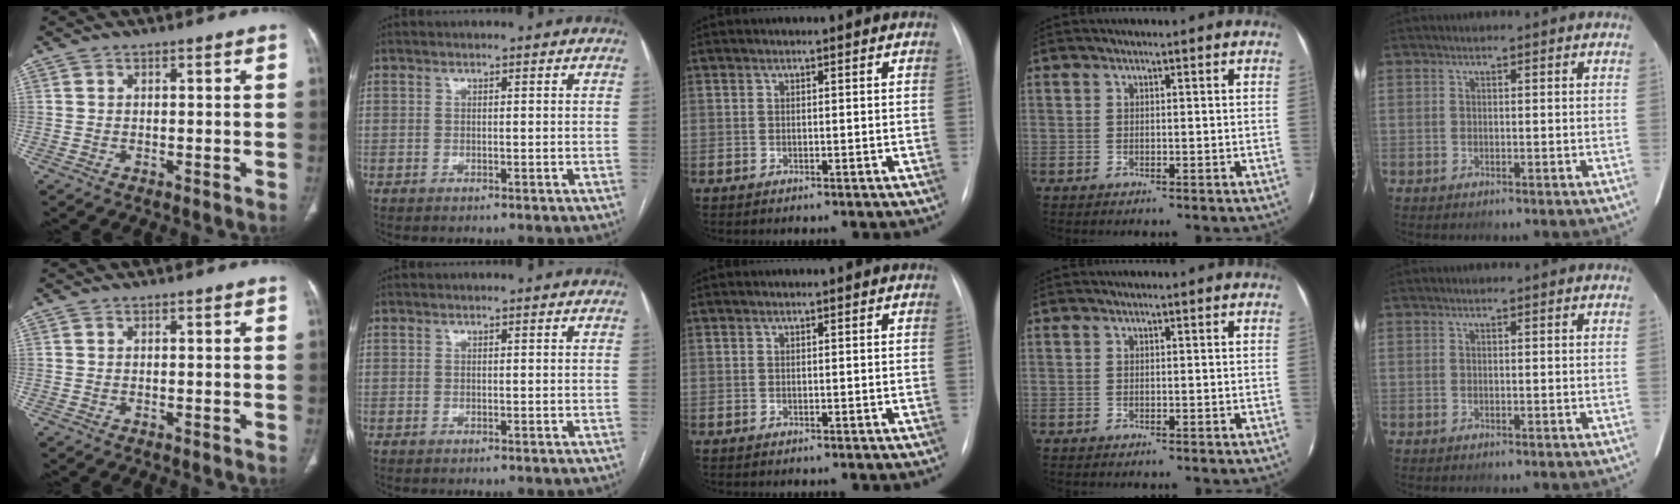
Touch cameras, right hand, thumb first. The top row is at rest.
{}